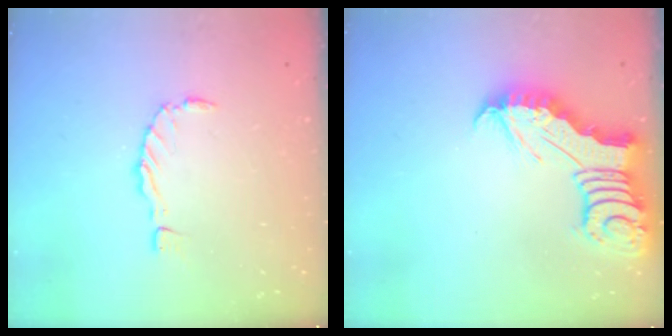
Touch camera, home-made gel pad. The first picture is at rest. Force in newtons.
{"total": 7.2, "press": 7.2, "slide": 0.7}